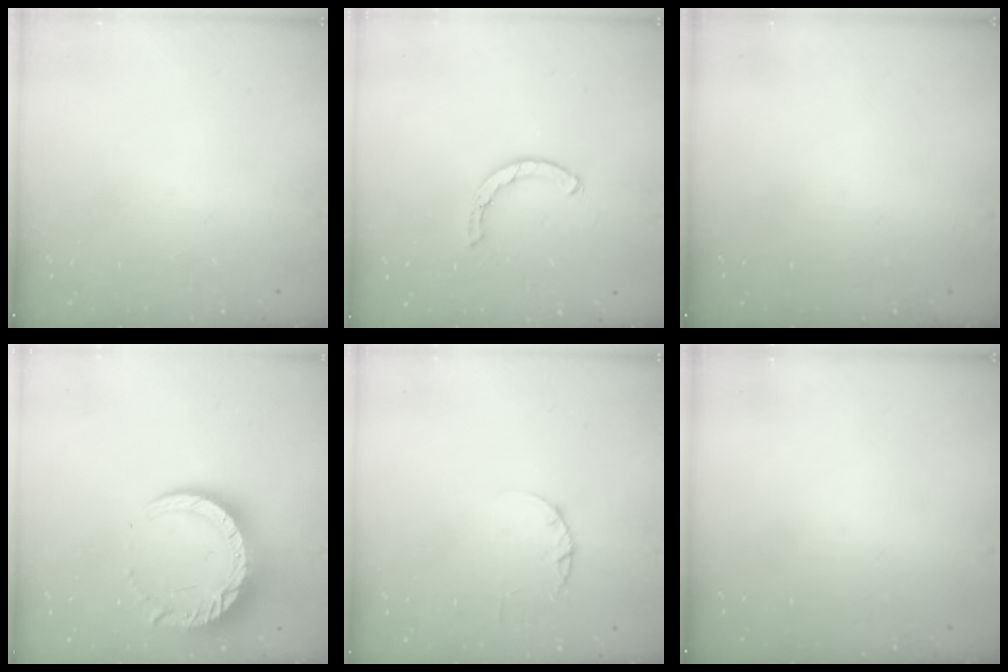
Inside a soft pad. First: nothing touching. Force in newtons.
{"total": 2.5, "press": 2.5, "slide": 0.1}
{"total": 0.0}
{"total": 13.5, "press": 13.4, "slide": 1.5}
{"total": 1.7, "press": 1.7, "slide": 0.3}
{"total": 0.0}